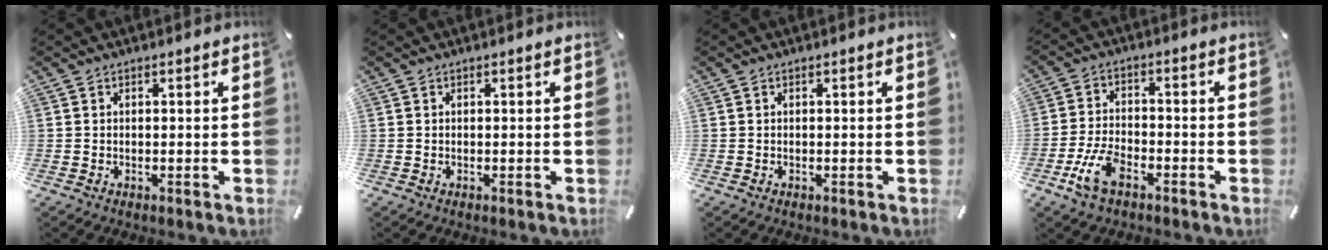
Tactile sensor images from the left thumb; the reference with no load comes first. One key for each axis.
{"total": 0.0}
{"total": 0.0}
{"total": 8.2, "fx": -4.2, "fy": 4.3, "fz": 5.6, "tx": -0.131, "ty": 0.008, "tz": -0.082}